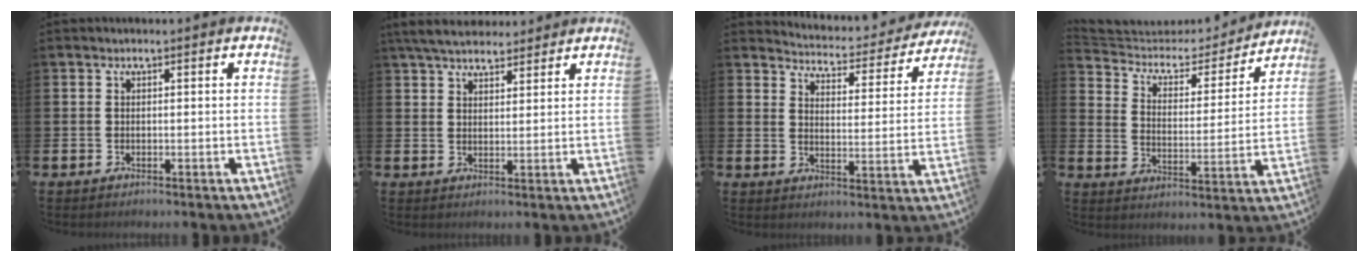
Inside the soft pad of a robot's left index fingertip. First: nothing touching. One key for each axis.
{"total": 5.4, "fx": 5.0, "fy": 1.4, "fz": 1.4, "tx": -0.040, "ty": -0.015, "tz": 0.091}
{"total": 4.4, "fx": 4.3, "fy": 0.7, "fz": 0.5, "tx": -0.030, "ty": -0.041, "tz": 0.069}
{"total": 5.4, "fx": 4.6, "fy": 2.7, "fz": 1.2, "tx": -0.058, "ty": -0.035, "tz": 0.071}